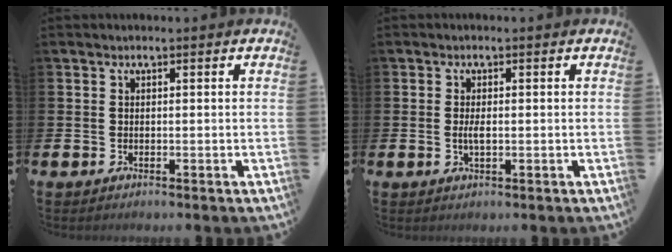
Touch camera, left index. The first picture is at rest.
{"total": 1.6, "force": [-0.1, 0.6, 1.5], "torque": [-0.026, 0.001, -0.004]}